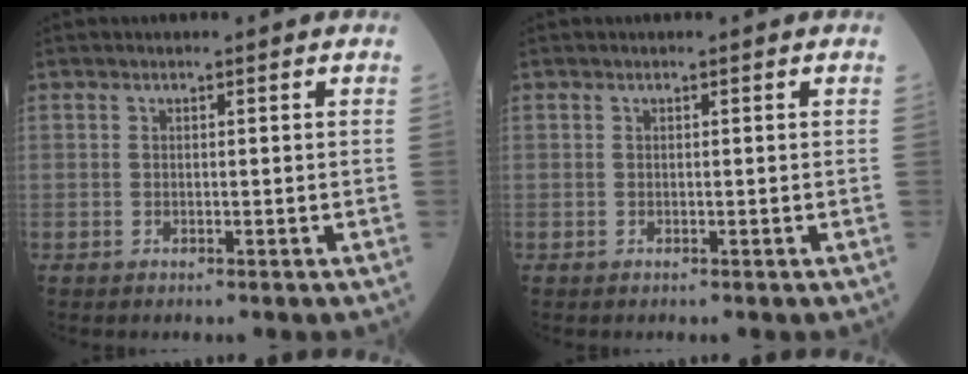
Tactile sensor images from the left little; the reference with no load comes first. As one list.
[{"total": 0.0}]